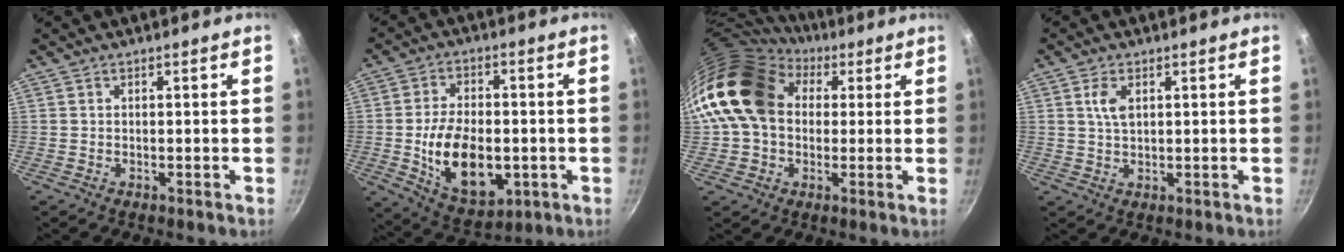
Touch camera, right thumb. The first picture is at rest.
{"total": 15.9, "force": [-2.5, 9.4, 12.6], "torque": [-0.195, 0.003, -0.029]}
{"total": 17.6, "force": [3.6, 13.5, 10.6], "torque": [-0.170, 0.031, 0.051]}
{"total": 3.7, "force": [1.2, 2.0, 2.9], "torque": [-0.052, -0.002, 0.023]}